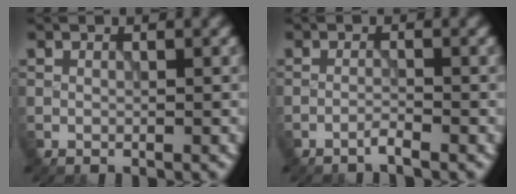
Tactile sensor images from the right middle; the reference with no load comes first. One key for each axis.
{"total": 1.0, "fx": -0.9, "fy": 0.0, "fz": 0.6, "tx": -0.008, "ty": 0.006, "tz": -0.023}